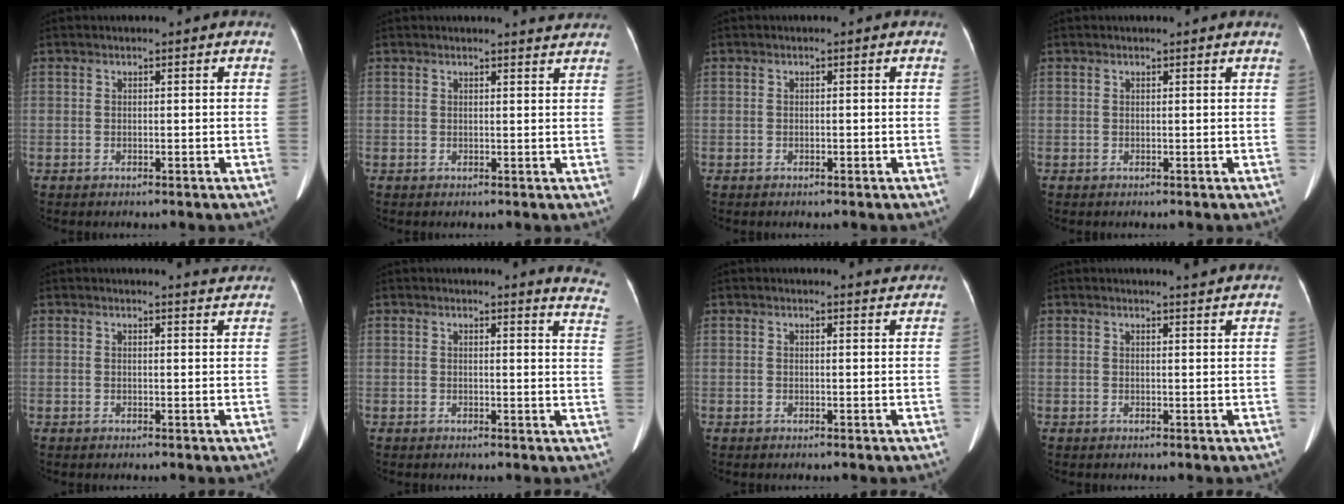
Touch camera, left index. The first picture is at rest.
{"total": 2.1, "force": [2.1, -0.2, 0.2], "torque": [-0.008, -0.008, 0.019]}
{"total": 0.8, "force": [-0.6, 0.3, 0.5], "torque": [-0.007, 0.000, -0.011]}
{"total": 0.5, "force": [0.5, 0.0, 0.2], "torque": [-0.008, -0.002, 0.006]}
{"total": 2.7, "force": [2.7, -0.2, 0.3], "torque": [-0.008, -0.008, 0.022]}
{"total": 7.4, "force": [7.3, -0.2, 1.4], "torque": [0.000, -0.071, 0.044]}
{"total": 1.6, "force": [1.6, -0.1, -0.1], "torque": [-0.008, -0.008, 0.015]}
{"total": 2.7, "force": [2.6, -0.5, 0.6], "torque": [-0.013, -0.007, 0.027]}